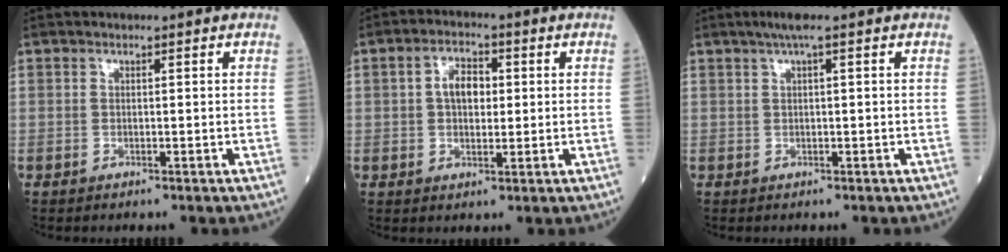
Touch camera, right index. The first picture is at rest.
{"total": 5.6, "force": [0.8, 3.3, 4.4], "torque": [-0.094, 0.016, 0.015]}
{"total": 2.9, "force": [1.5, 0.6, 2.5], "torque": [-0.055, 0.017, 0.029]}